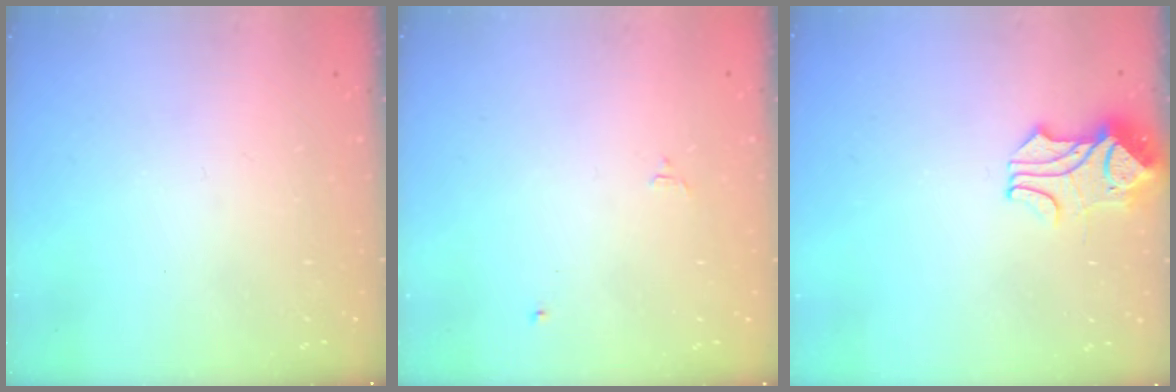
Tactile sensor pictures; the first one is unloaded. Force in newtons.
{"total": 1.6, "press": 1.6, "slide": 0.3}
{"total": 1.6, "press": 1.3, "slide": 1.0}